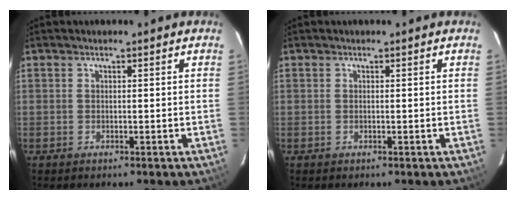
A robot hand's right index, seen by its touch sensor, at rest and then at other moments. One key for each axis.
{"total": 0.0}